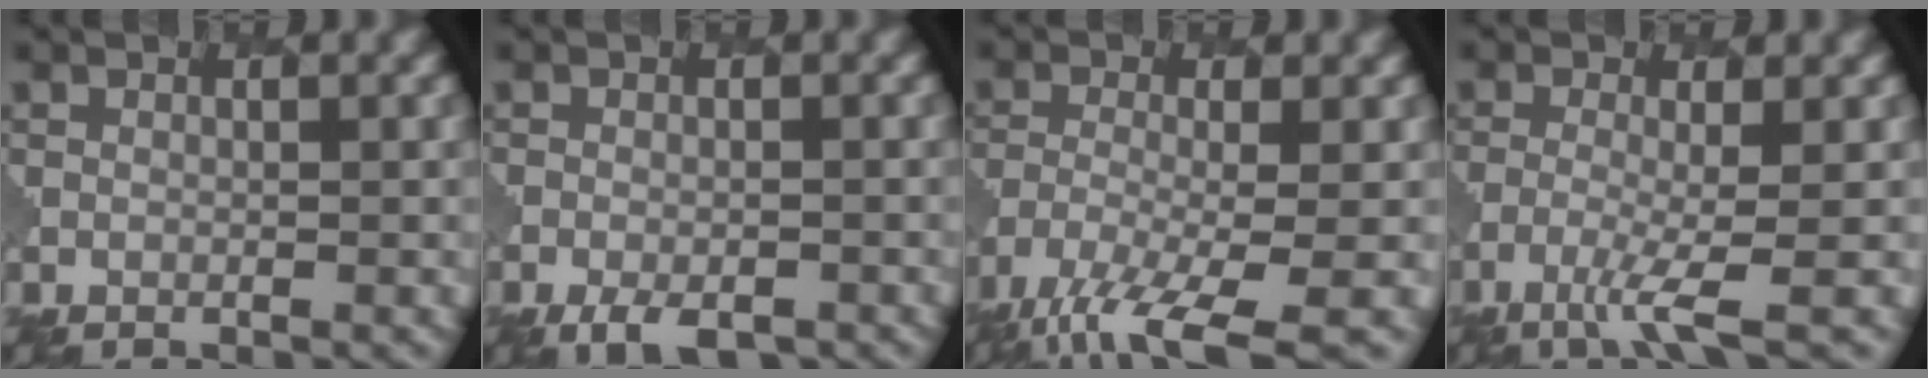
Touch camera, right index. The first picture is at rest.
{"total": 3.4, "force": [-2.2, 1.4, 2.1], "torque": [-0.036, -0.009, -0.032]}
{"total": 8.6, "force": [-5.8, 2.1, 6.1], "torque": [-0.115, -0.017, -0.104]}
{"total": 3.6, "force": [-1.7, 0.6, 3.2], "torque": [-0.063, -0.008, -0.045]}